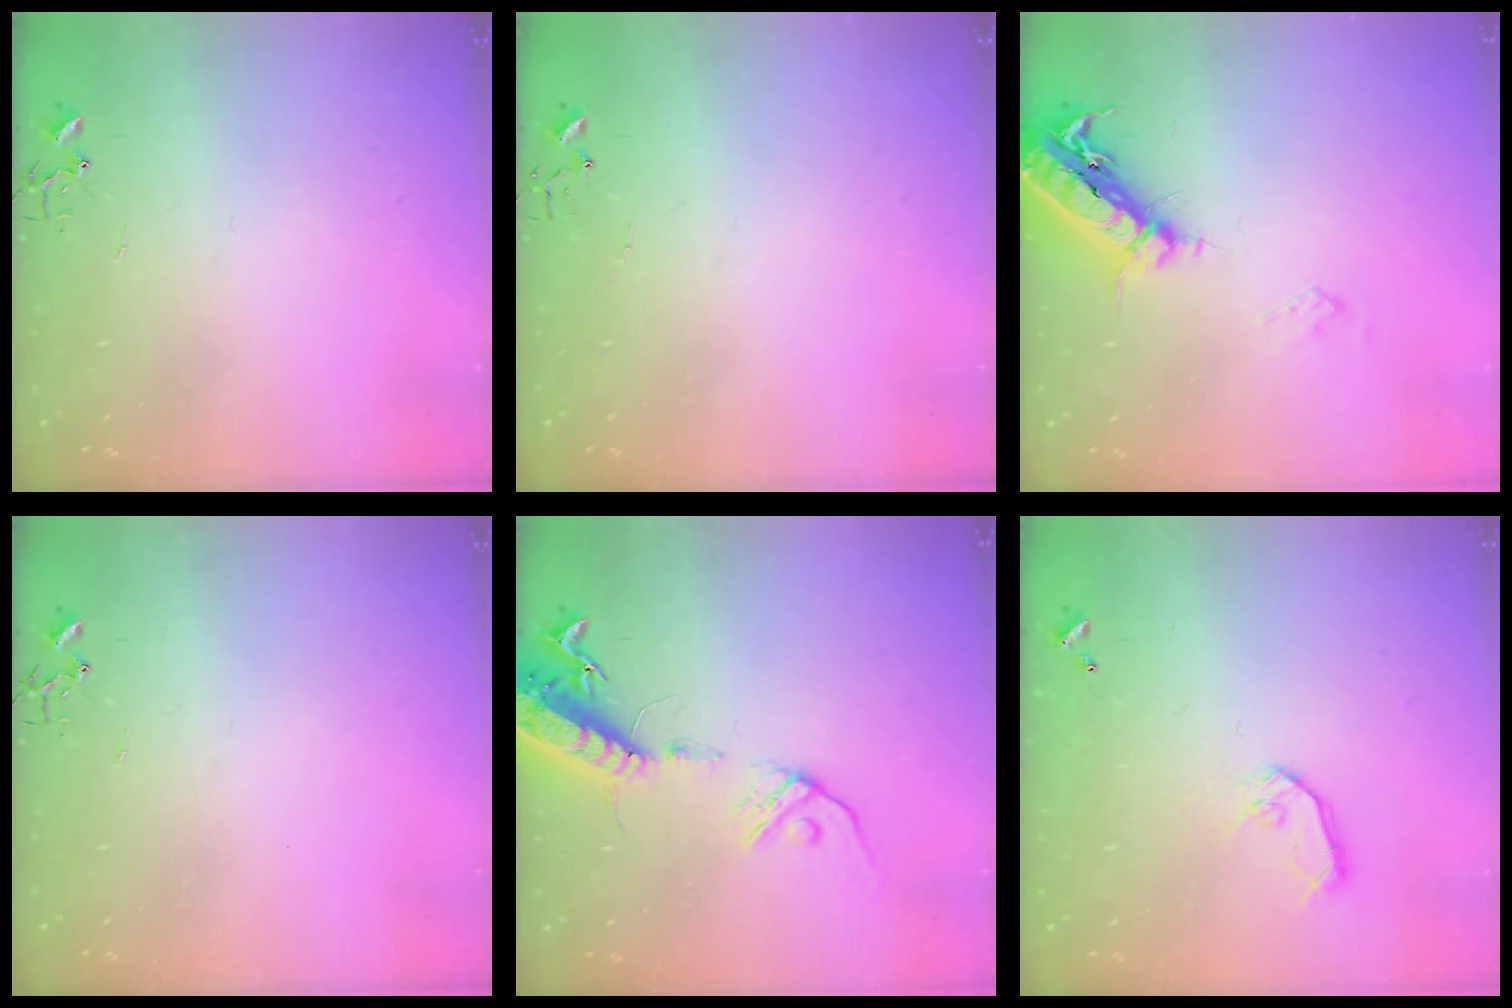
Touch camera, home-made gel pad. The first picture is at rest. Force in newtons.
{"total": 5.0, "press": 5.0, "slide": 0.4}
{"total": 17.6, "press": 17.3, "slide": 3.5}
{"total": 0.0}
{"total": 16.2, "press": 15.8, "slide": 3.4}
{"total": 8.0, "press": 8.0, "slide": 0.4}